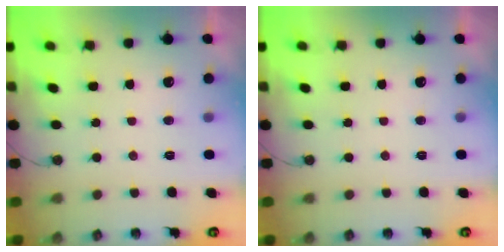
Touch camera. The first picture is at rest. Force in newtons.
{"total": 0.0}